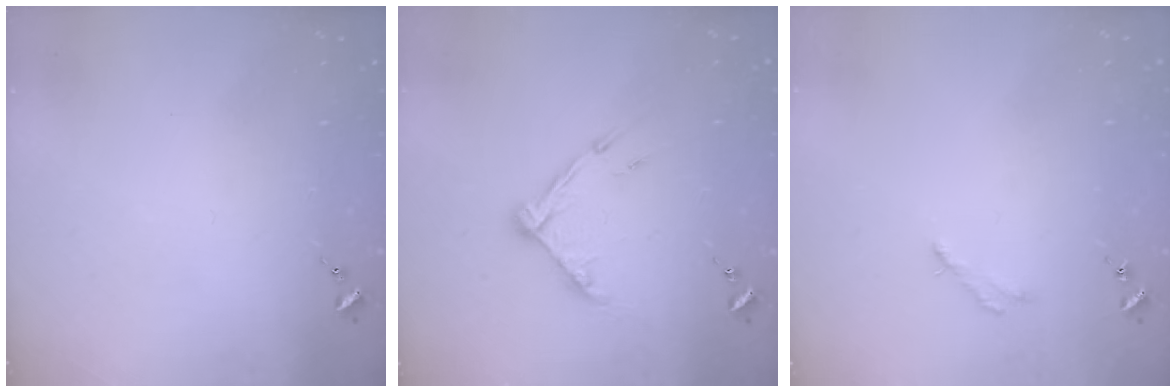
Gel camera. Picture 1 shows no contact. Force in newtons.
{"total": 10.4, "press": 10.4, "slide": 0.8}
{"total": 2.5, "press": 2.5, "slide": 0.2}